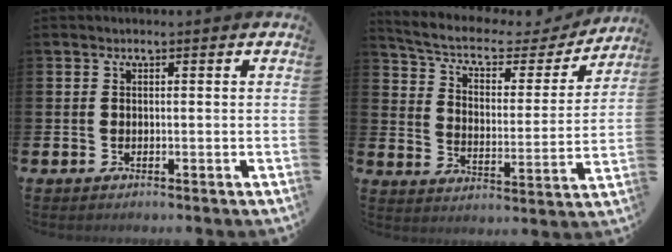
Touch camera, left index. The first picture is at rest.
{"total": 5.9, "force": [4.9, 2.3, 2.5], "torque": [-0.073, -0.041, 0.075]}